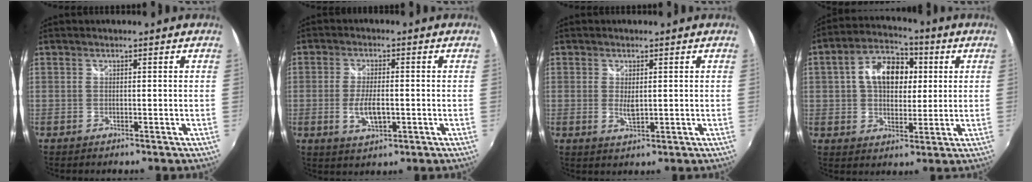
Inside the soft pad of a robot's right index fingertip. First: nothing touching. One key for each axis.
{"total": 5.7, "fx": -1.3, "fy": 2.3, "fz": 5.1, "tx": -0.103, "ty": -0.008, "tz": -0.020}
{"total": 2.7, "fx": 0.1, "fy": 1.2, "fz": 2.4, "tx": -0.042, "ty": -0.006, "tz": 0.005}
{"total": 12.1, "fx": 2.5, "fy": 8.1, "fz": 8.7, "tx": -0.157, "ty": 0.030, "tz": 0.038}